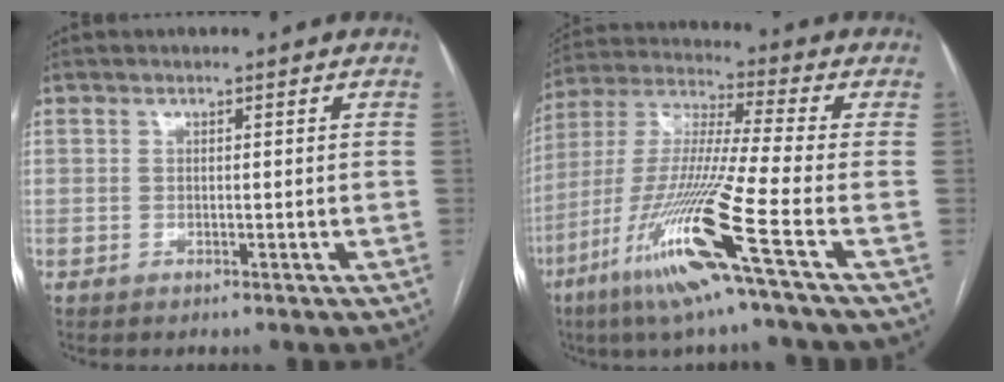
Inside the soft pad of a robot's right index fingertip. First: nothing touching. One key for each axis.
{"total": 17.4, "fx": -8.1, "fy": -1.4, "fz": 15.3, "tx": -0.327, "ty": -0.037, "tz": -0.161}